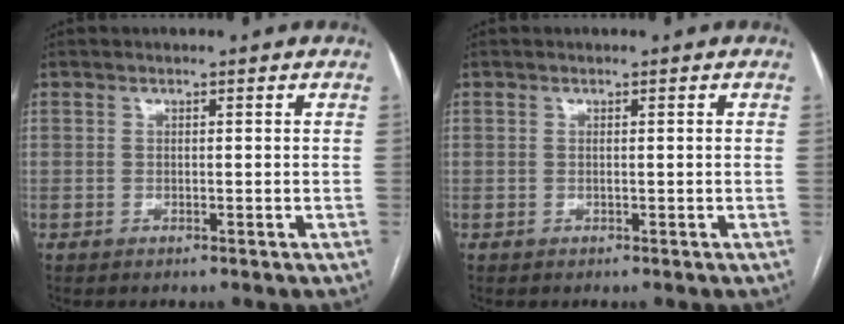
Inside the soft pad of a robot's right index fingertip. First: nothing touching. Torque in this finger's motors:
{"motor_torque": [-0.06, -0.03, -0.02, 0.02]}